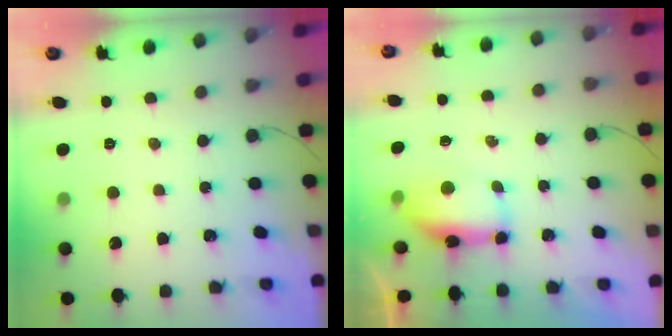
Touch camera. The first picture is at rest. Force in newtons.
{"total": 14.1, "press": 9.7, "slide": 10.3}